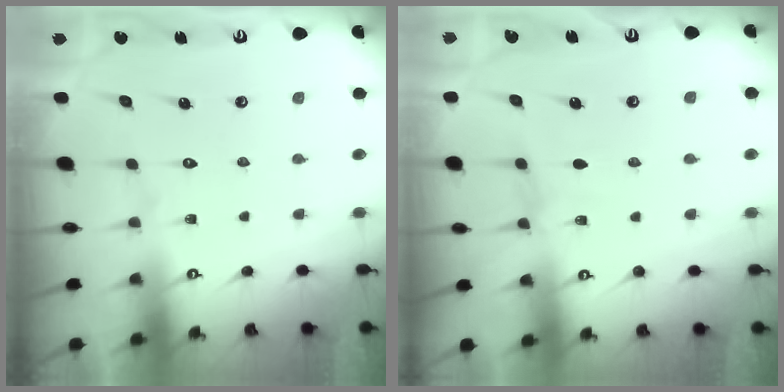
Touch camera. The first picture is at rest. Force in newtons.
{"total": 2.5, "press": 2.5, "slide": 0.3}